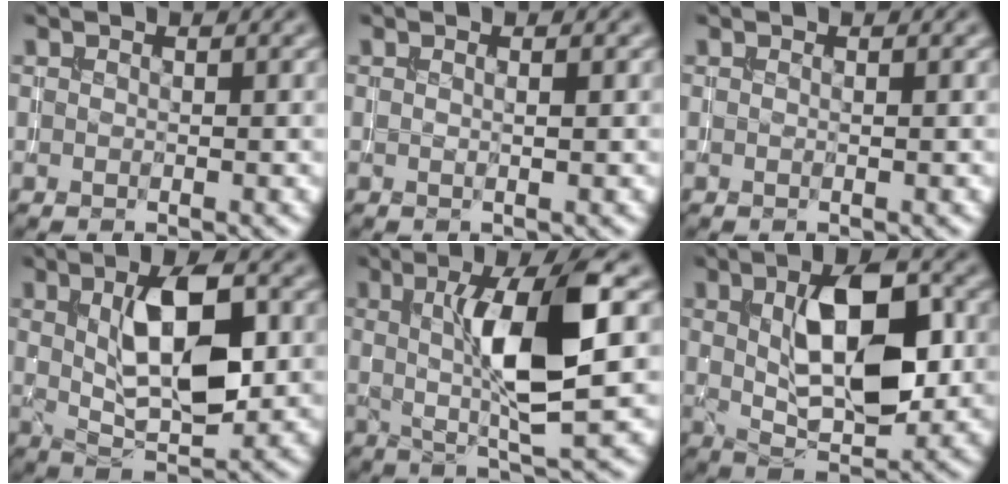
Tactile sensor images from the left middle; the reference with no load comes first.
{"total": 0.8, "force": [0.2, 0.1, 0.8], "torque": [-0.008, 0.003, 0.000]}
{"total": 0.0}
{"total": 7.7, "force": [1.4, 3.1, 6.9], "torque": [-0.118, 0.006, 0.025]}
{"total": 8.4, "force": [1.2, 1.7, 8.2], "torque": [-0.124, 0.003, 0.023]}
{"total": 8.6, "force": [1.5, 3.8, 7.6], "torque": [-0.126, 0.008, 0.023]}